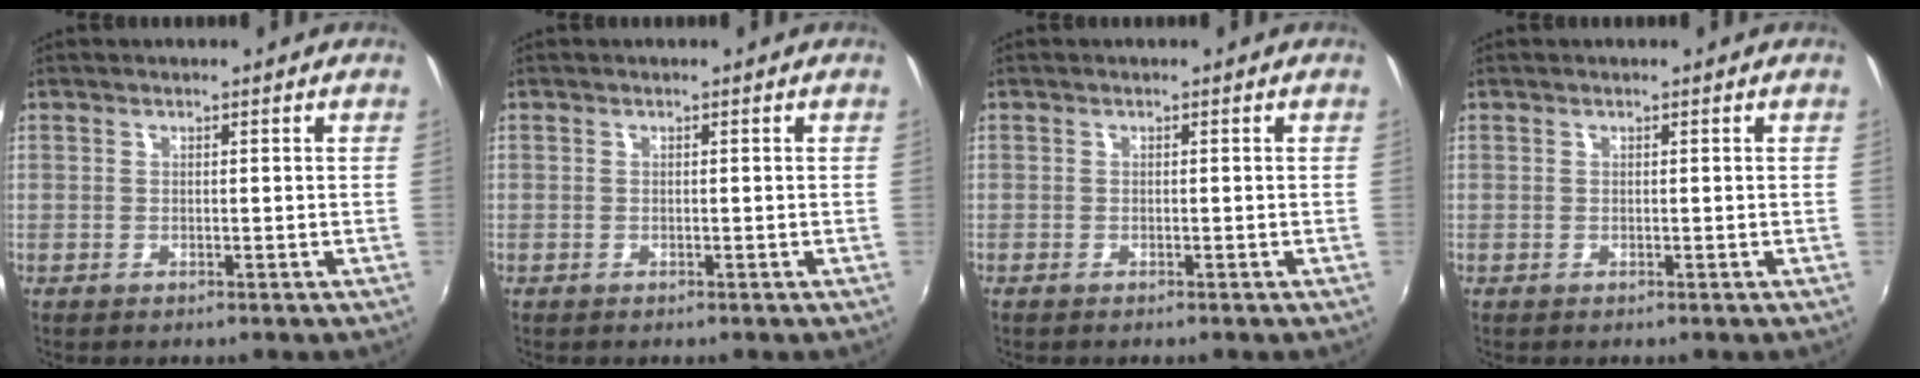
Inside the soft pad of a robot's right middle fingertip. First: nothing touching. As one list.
[{"total": 0.0}, {"total": 0.8, "force": [-0.7, 0.1, 0.4], "torque": [-0.009, -0.003, -0.014]}, {"total": 0.0}]